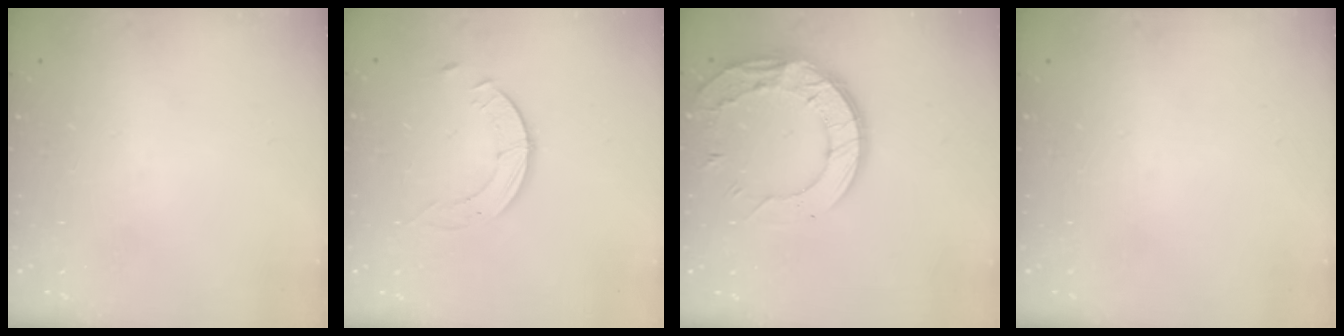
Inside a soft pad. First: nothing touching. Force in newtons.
{"total": 3.9, "press": 3.9, "slide": 0.4}
{"total": 14.4, "press": 14.3, "slide": 1.2}
{"total": 0.0}